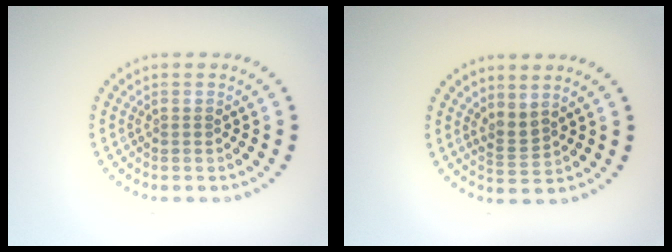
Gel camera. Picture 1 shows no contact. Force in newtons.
{"total": 1.9, "press": 1.4, "slide": 1.3}